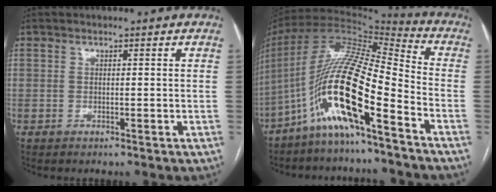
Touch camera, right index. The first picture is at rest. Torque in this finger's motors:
{"motor_torque": [2.14, 0.00, 0.88, 0.21]}